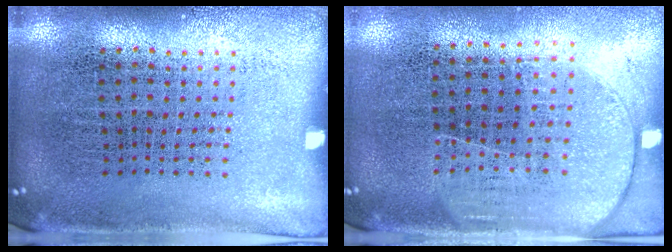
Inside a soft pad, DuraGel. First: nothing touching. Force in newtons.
{"total": 1.8, "press": 1.5, "slide": 0.9}